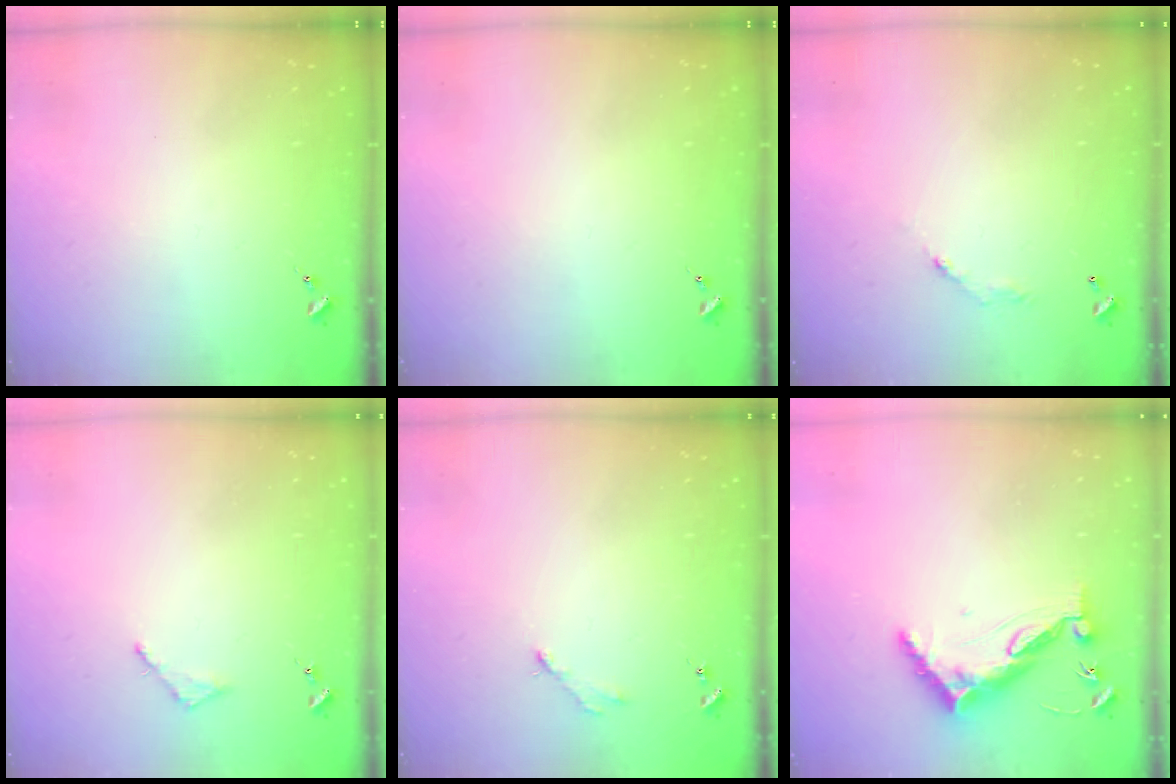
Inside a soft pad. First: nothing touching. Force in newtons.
{"total": 0.0}
{"total": 5.7, "press": 5.7, "slide": 0.4}
{"total": 2.8, "press": 2.7, "slide": 0.3}
{"total": 2.8, "press": 2.8, "slide": 0.4}
{"total": 12.1, "press": 12.0, "slide": 1.2}